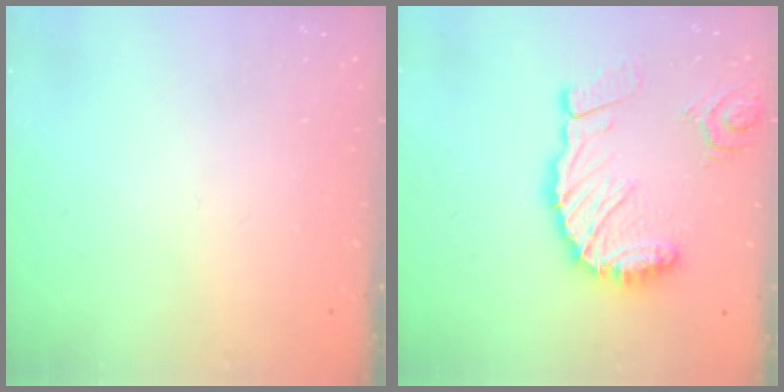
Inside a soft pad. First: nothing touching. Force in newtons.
{"total": 18.7, "press": 18.6, "slide": 2.2}